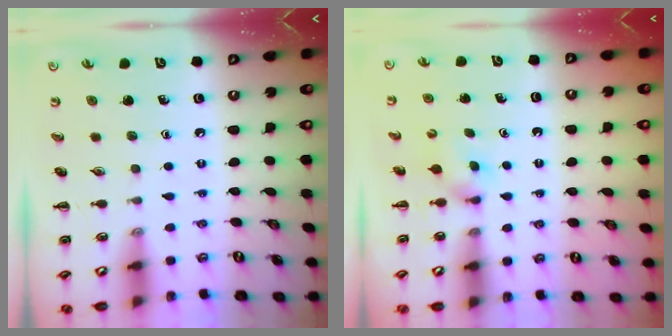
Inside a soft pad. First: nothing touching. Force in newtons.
{"total": 3.0, "press": 2.8, "slide": 0.9}